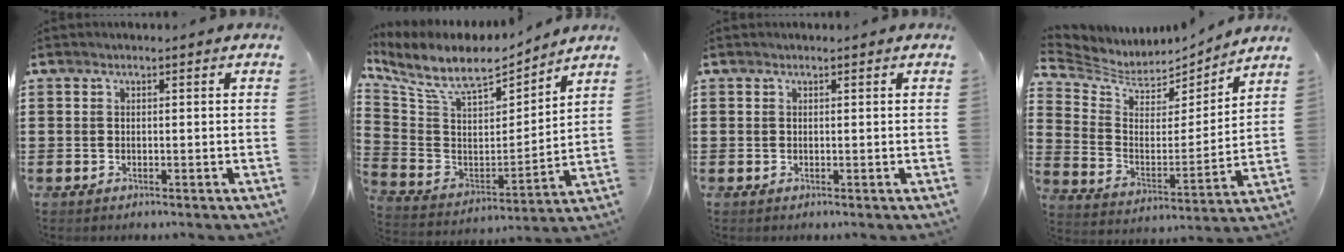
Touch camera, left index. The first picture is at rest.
{"total": 9.6, "force": [7.9, 3.0, 4.7], "torque": [-0.127, -0.048, 0.137]}
{"total": 0.0}
{"total": 4.8, "force": [4.3, 2.1, 0.6], "torque": [-0.045, -0.039, 0.068]}